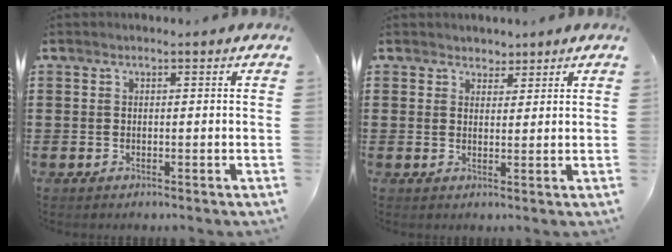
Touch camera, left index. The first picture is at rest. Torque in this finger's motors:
{"motor_torque": [0.16, 0.00, 0.07, 0.01]}